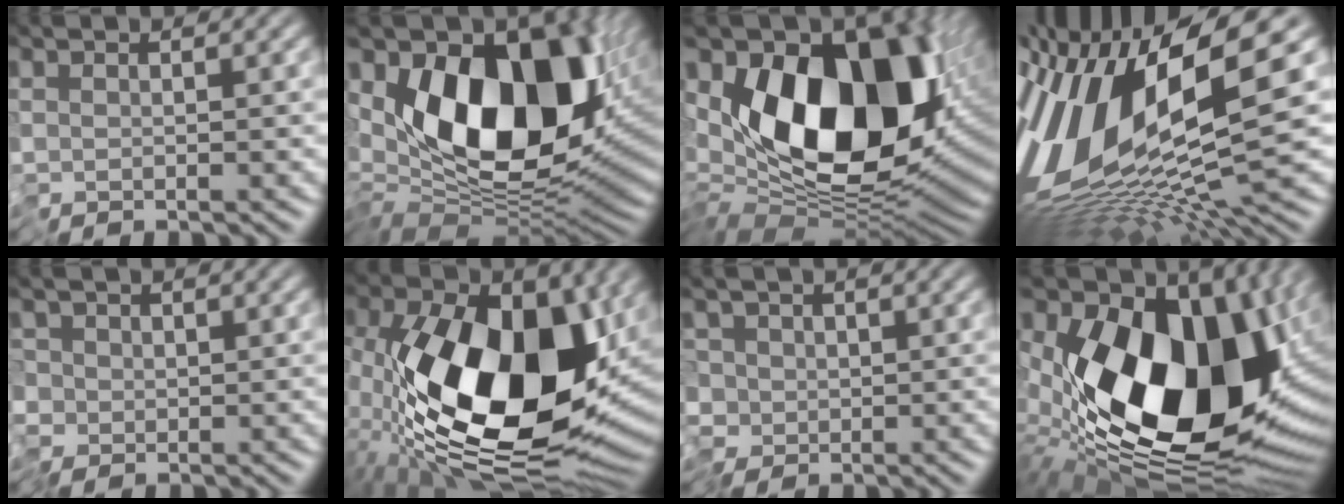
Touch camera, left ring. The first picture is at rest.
{"total": 13.5, "force": [1.0, 7.8, 11.0], "torque": [-0.150, -0.009, 0.002]}
{"total": 15.2, "force": [0.7, 8.8, 12.4], "torque": [-0.175, -0.002, -0.010]}
{"total": 15.4, "force": [0.1, 5.4, 14.5], "torque": [-0.290, -0.012, 0.012]}
{"total": 2.2, "force": [-0.4, 2.1, 0.6], "torque": [-0.011, -0.003, -0.014]}
{"total": 18.1, "force": [-1.3, 10.9, 14.5], "torque": [-0.271, -0.039, -0.031]}
{"total": 2.9, "force": [-0.5, 2.6, 1.1], "torque": [-0.015, -0.002, -0.024]}
{"total": 20.0, "force": [1.8, 12.4, 15.6], "torque": [-0.290, -0.033, 0.049]}